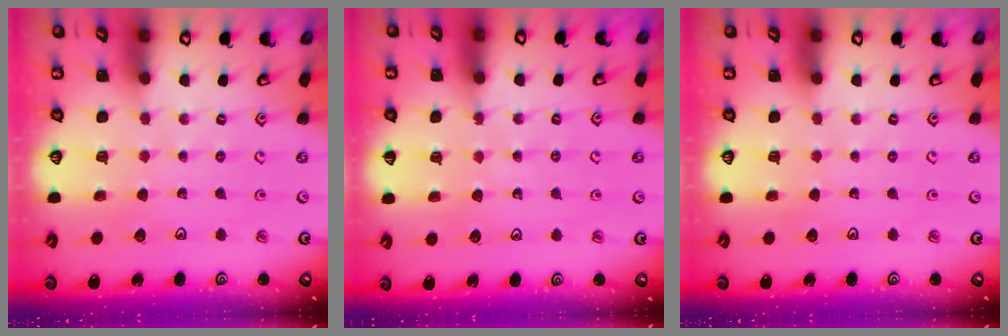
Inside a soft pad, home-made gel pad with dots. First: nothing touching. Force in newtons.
{"total": 4.2, "press": 4.0, "slide": 1.4}
{"total": 0.0}